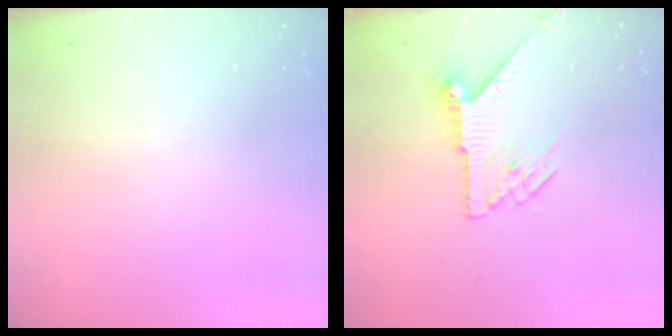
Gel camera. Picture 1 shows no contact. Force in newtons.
{"total": 8.3, "press": 8.3, "slide": 0.4}